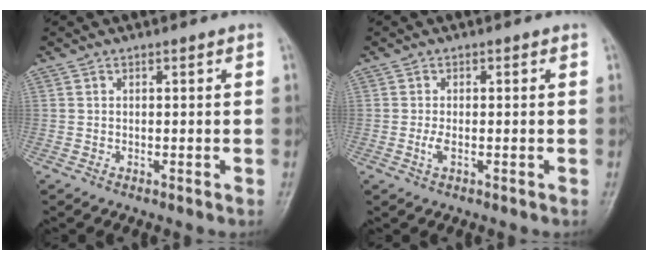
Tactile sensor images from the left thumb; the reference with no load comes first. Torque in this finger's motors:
{"motor_torque": [-0.06, 0.09, 0.09, 0.00, 0.01]}